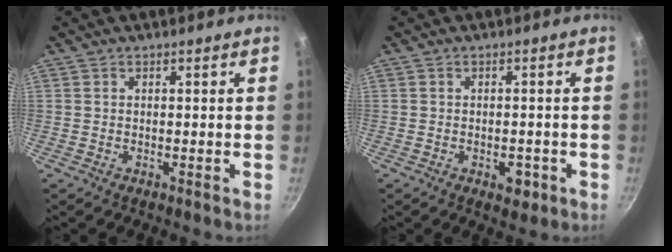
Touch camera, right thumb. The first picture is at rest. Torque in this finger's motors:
{"motor_torque": [0.48, 0.42, 0.22, 0.21, 0.00]}